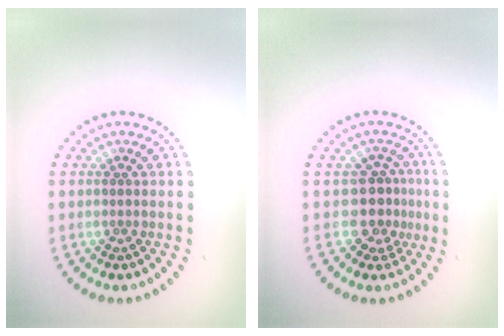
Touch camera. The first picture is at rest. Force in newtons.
{"total": 2.8, "press": 2.0, "slide": 1.9}